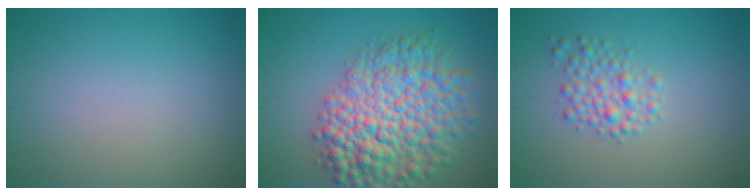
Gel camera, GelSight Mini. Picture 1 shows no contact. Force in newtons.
{"total": 10.1, "press": 10.1, "slide": 0.3}
{"total": 2.6, "press": 2.6, "slide": 0.1}